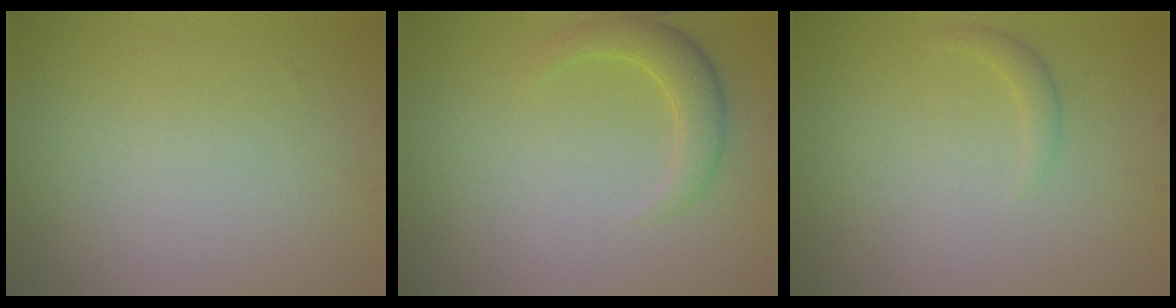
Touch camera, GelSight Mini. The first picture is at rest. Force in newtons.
{"total": 2.7, "press": 2.7, "slide": 0.1}
{"total": 1.0, "press": 1.0, "slide": 0.0}